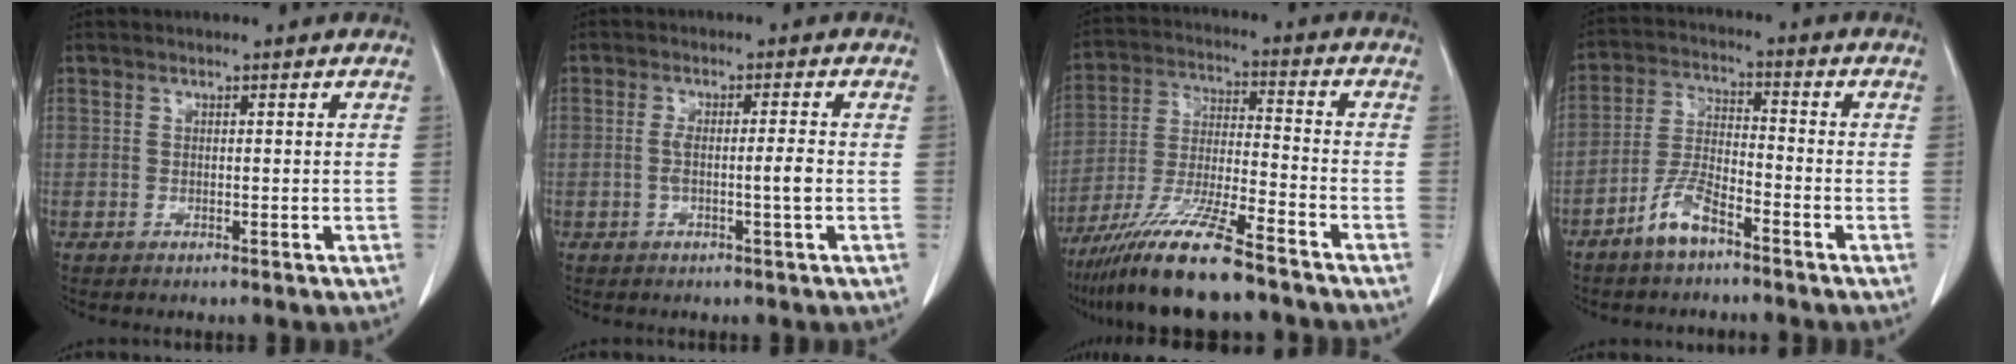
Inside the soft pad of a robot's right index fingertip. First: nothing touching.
{"total": 3.4, "force": [-0.7, -0.1, 3.3], "torque": [-0.062, 0.006, -0.008]}
{"total": 14.6, "force": [-11.2, 0.9, 9.4], "torque": [-0.189, -0.031, -0.202]}
{"total": 6.7, "force": [-4.7, 1.8, 4.5], "torque": [-0.100, -0.001, -0.095]}